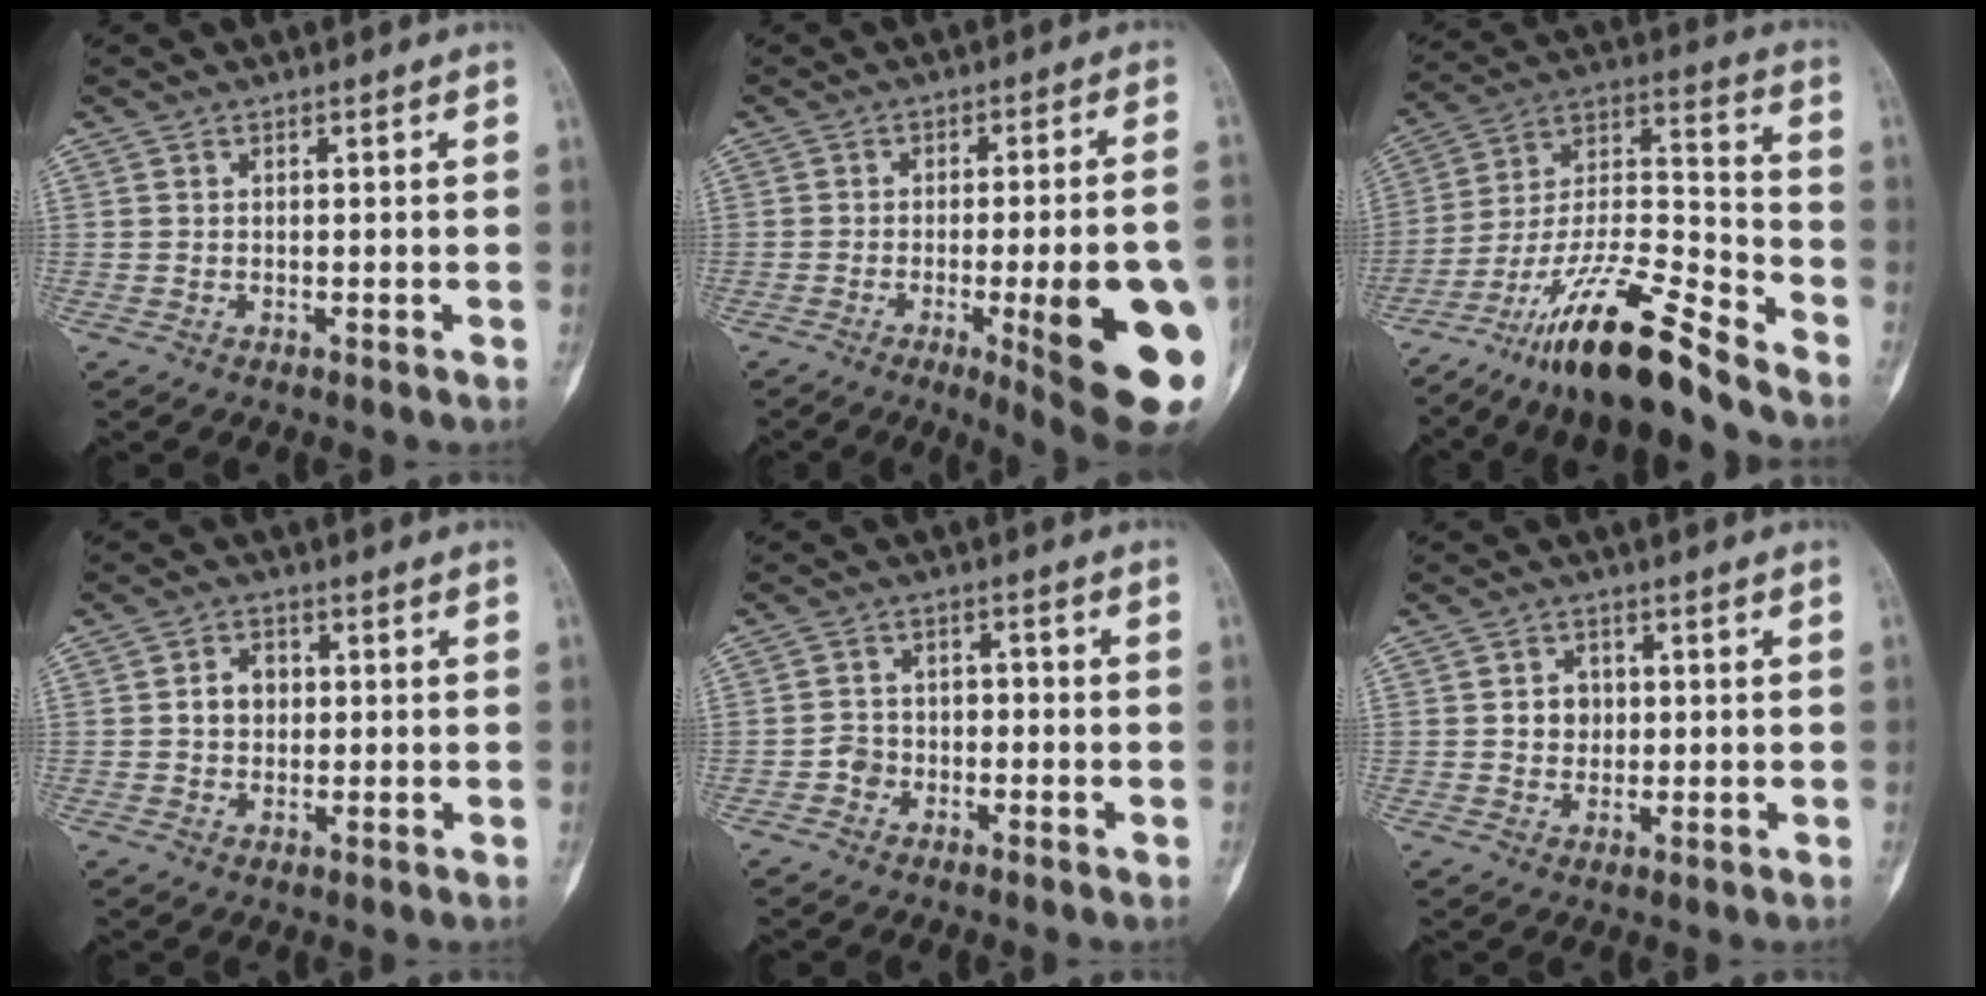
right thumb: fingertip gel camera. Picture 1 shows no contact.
{"total": 20.1, "force": [-5.5, 3.7, 19.0], "torque": [-0.196, -0.001, -0.057]}
{"total": 19.5, "force": [-14.9, 2.9, 12.2], "torque": [-0.229, 0.082, -0.270]}
{"total": 4.1, "force": [0.3, 3.4, 2.4], "torque": [-0.025, 0.010, 0.002]}
{"total": 3.4, "force": [-1.8, 2.8, 1.0], "torque": [0.006, 0.025, -0.040]}
{"total": 3.8, "force": [0.3, 3.4, 1.8], "torque": [-0.004, 0.004, 0.005]}